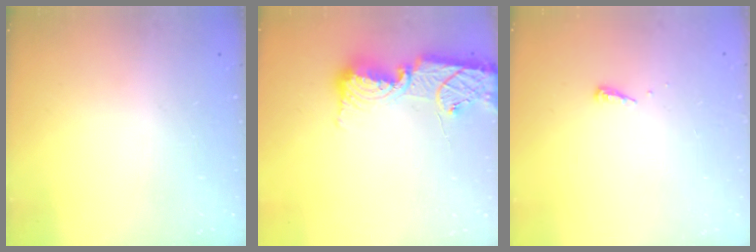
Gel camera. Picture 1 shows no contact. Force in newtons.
{"total": 14.0, "press": 14.0, "slide": 1.1}
{"total": 3.9, "press": 3.9, "slide": 0.5}